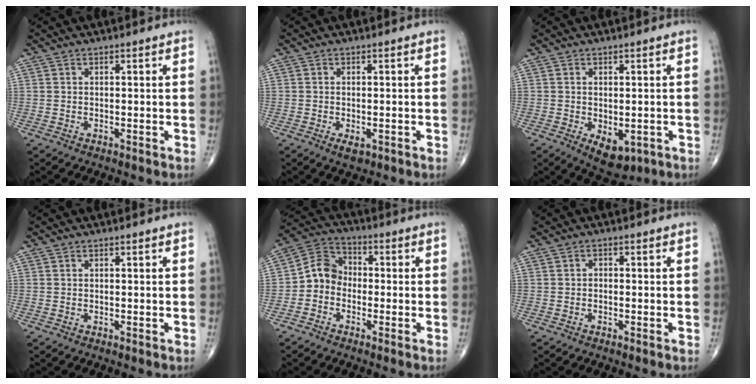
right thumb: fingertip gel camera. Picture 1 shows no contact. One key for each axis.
{"total": 2.0, "fx": -0.8, "fy": 1.1, "fz": 1.5, "tx": -0.021, "ty": -0.001, "tz": -0.010}
{"total": 6.0, "fx": -1.8, "fy": 3.6, "fz": 4.5, "tx": -0.055, "ty": -0.005, "tz": -0.011}
{"total": 0.0}
{"total": 7.0, "fx": -1.8, "fy": 5.9, "fz": 3.2, "tx": -0.039, "ty": 0.032, "tz": -0.053}
{"total": 0.8, "fx": -0.4, "fy": 0.6, "fz": 0.4, "tx": 0.003, "ty": 0.004, "tz": -0.011}